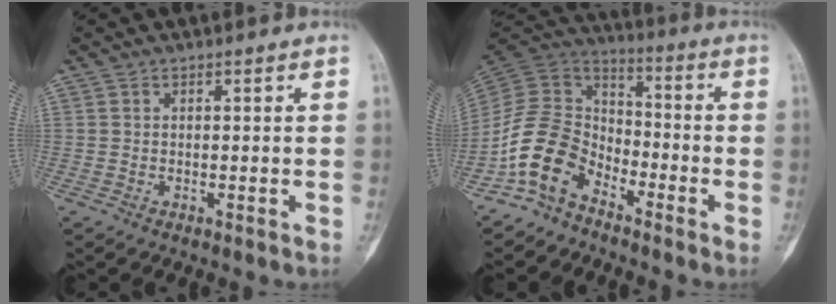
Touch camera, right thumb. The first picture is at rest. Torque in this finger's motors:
{"motor_torque": [1.10, 0.21, 1.34, -1.43, 0.53]}